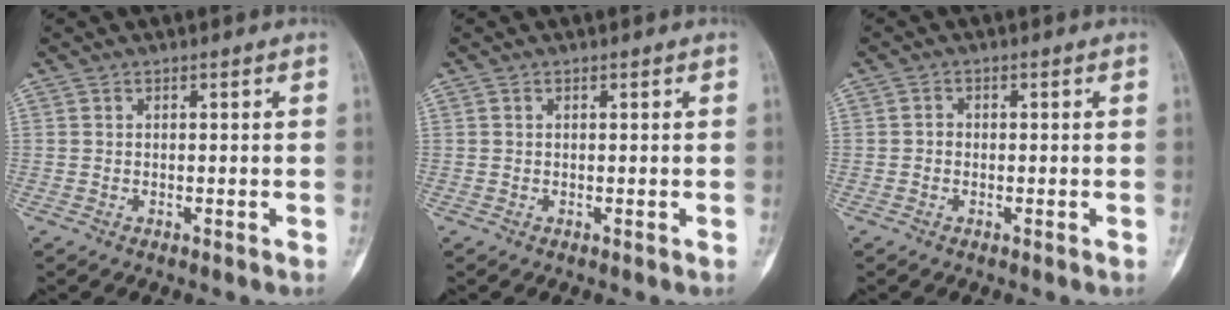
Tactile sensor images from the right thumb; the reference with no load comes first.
{"total": 0.0}
{"total": 1.1, "force": [-0.3, 0.9, 0.4], "torque": [0.002, 0.005, -0.009]}